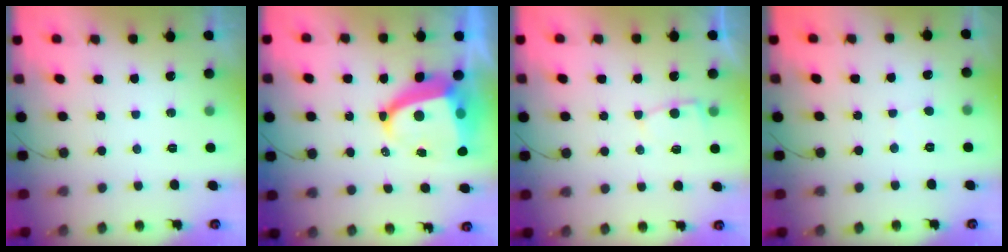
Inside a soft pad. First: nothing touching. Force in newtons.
{"total": 10.3, "press": 10.3, "slide": 1.2}
{"total": 3.9, "press": 3.9, "slide": 0.4}
{"total": 0.7, "press": 0.7, "slide": 0.0}